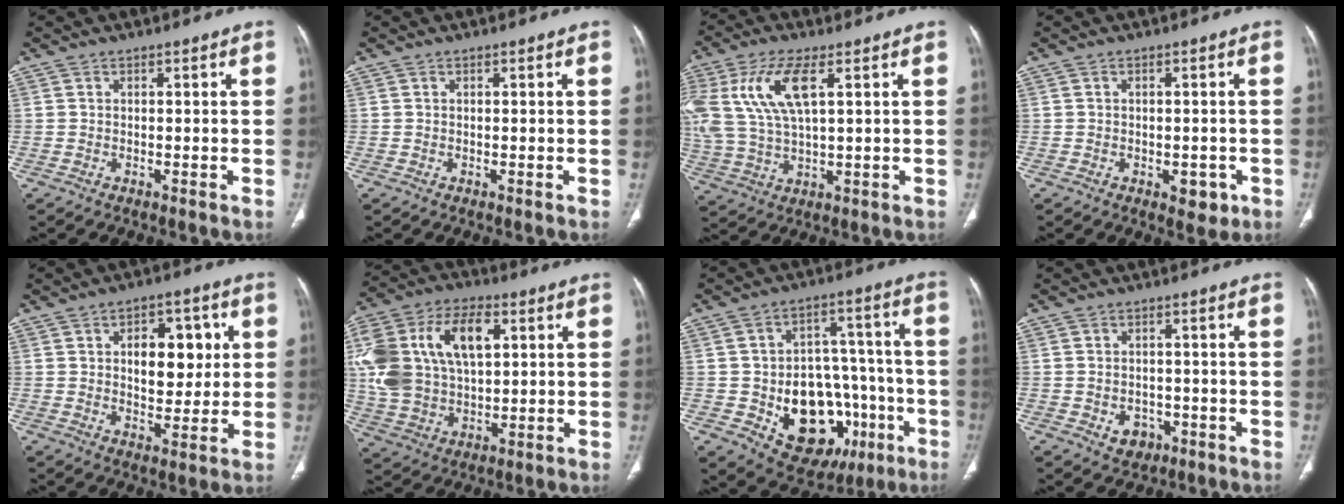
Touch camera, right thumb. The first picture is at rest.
{"total": 0.0}
{"total": 14.1, "force": [4.6, 5.6, 12.0], "torque": [-0.280, -0.001, 0.096]}
{"total": 3.7, "force": [-1.3, 2.2, 2.7], "torque": [-0.019, 0.002, -0.009]}
{"total": 10.4, "force": [2.1, 6.4, 7.9], "torque": [-0.069, -0.003, 0.035]}
{"total": 22.5, "force": [5.5, 13.6, 17.1], "torque": [-0.350, 0.013, 0.101]}
{"total": 21.4, "force": [-6.7, 14.4, 14.3], "torque": [-0.160, 0.041, -0.076]}
{"total": 4.2, "force": [-1.5, 3.4, 1.9], "torque": [-0.012, 0.010, -0.011]}